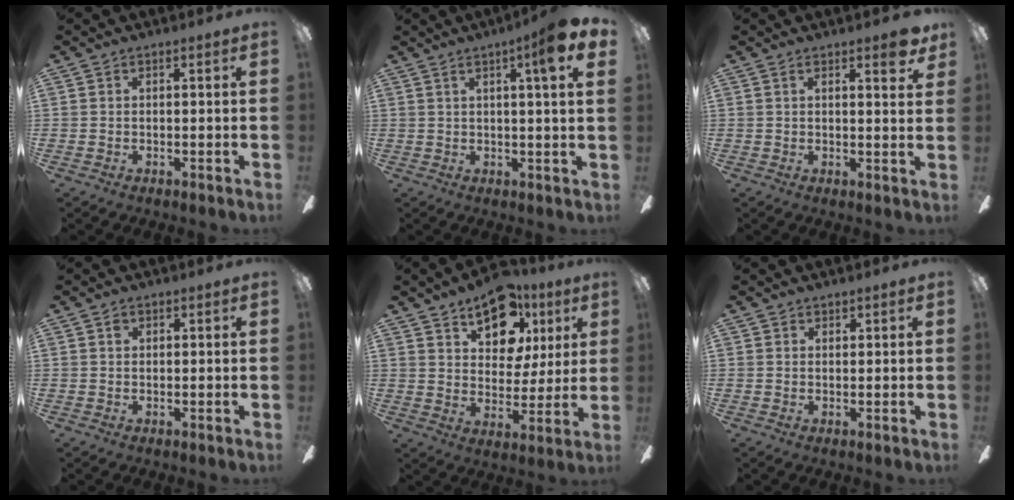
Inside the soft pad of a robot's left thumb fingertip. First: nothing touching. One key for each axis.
{"total": 6.9, "fx": 3.5, "fy": 0.1, "fz": 6.0, "tx": -0.089, "ty": -0.009, "tz": 0.049}
{"total": 3.8, "fx": 2.7, "fy": 0.7, "fz": 2.5, "tx": -0.023, "ty": -0.016, "tz": 0.040}
{"total": 1.0, "fx": 0.4, "fy": 0.8, "fz": 0.1, "tx": 0.004, "ty": 0.001, "tz": 0.006}
{"total": 15.1, "fx": 9.2, "fy": 9.3, "fz": 7.6, "tx": -0.100, "ty": -0.046, "tz": 0.164}
{"total": 1.3, "fx": 1.0, "fy": 0.7, "fz": -0.4, "tx": 0.015, "ty": -0.004, "tz": 0.018}